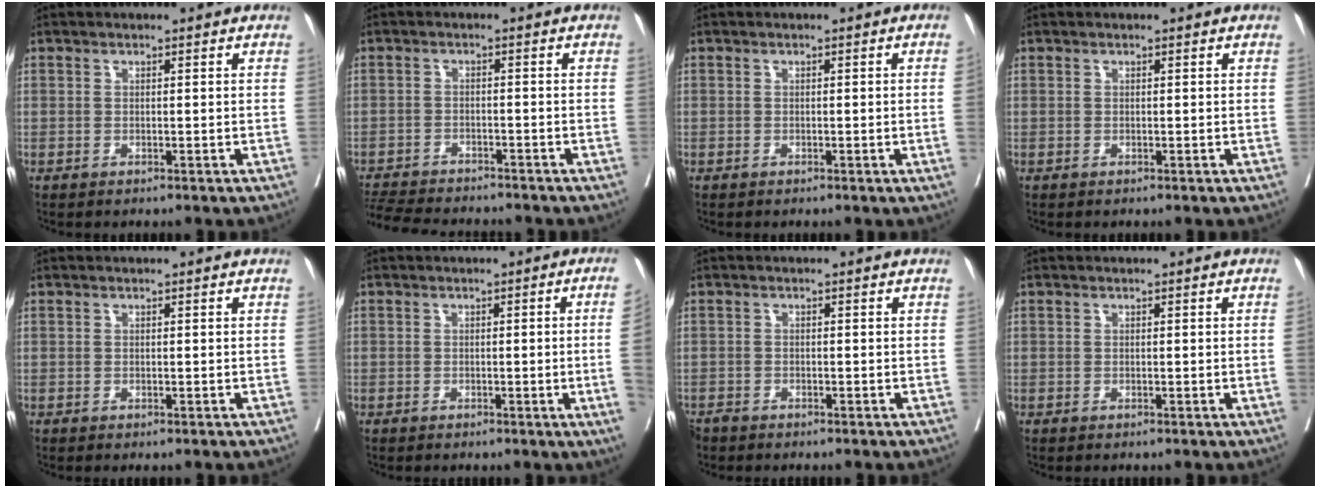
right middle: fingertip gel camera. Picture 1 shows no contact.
{"total": 11.1, "force": [-10.3, 1.7, 3.8], "torque": [-0.071, -0.010, -0.154]}
{"total": 1.1, "force": [-0.1, -0.3, 1.0], "torque": [-0.011, 0.001, 0.001]}
{"total": 0.0}
{"total": 0.0}
{"total": 5.3, "force": [-0.7, -1.8, 4.9], "torque": [-0.050, -0.010, -0.009]}
{"total": 1.8, "force": [-1.7, 0.7, 0.2], "torque": [-0.004, -0.003, -0.031]}
{"total": 0.6, "force": [0.0, -0.3, 0.6], "torque": [-0.002, 0.001, -0.002]}